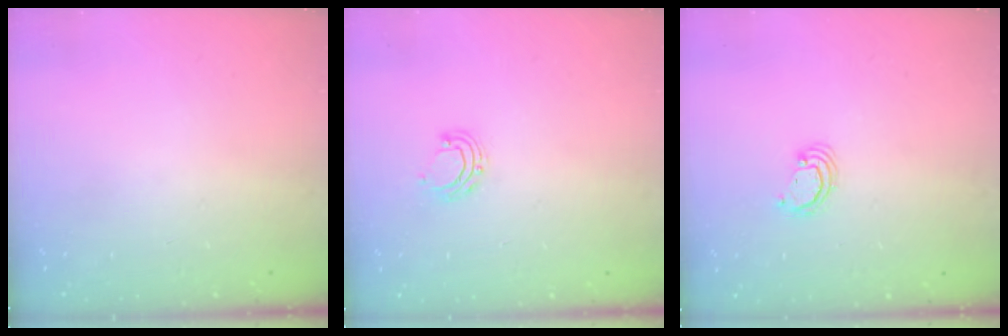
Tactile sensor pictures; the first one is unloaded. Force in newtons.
{"total": 6.6, "press": 6.6, "slide": 0.7}
{"total": 2.4, "press": 2.4, "slide": 0.3}